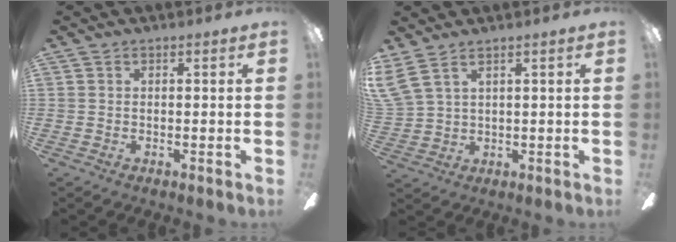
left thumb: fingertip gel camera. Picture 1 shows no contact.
{"total": 5.3, "force": [3.4, 2.2, 3.4], "torque": [-0.077, -0.012, 0.068]}